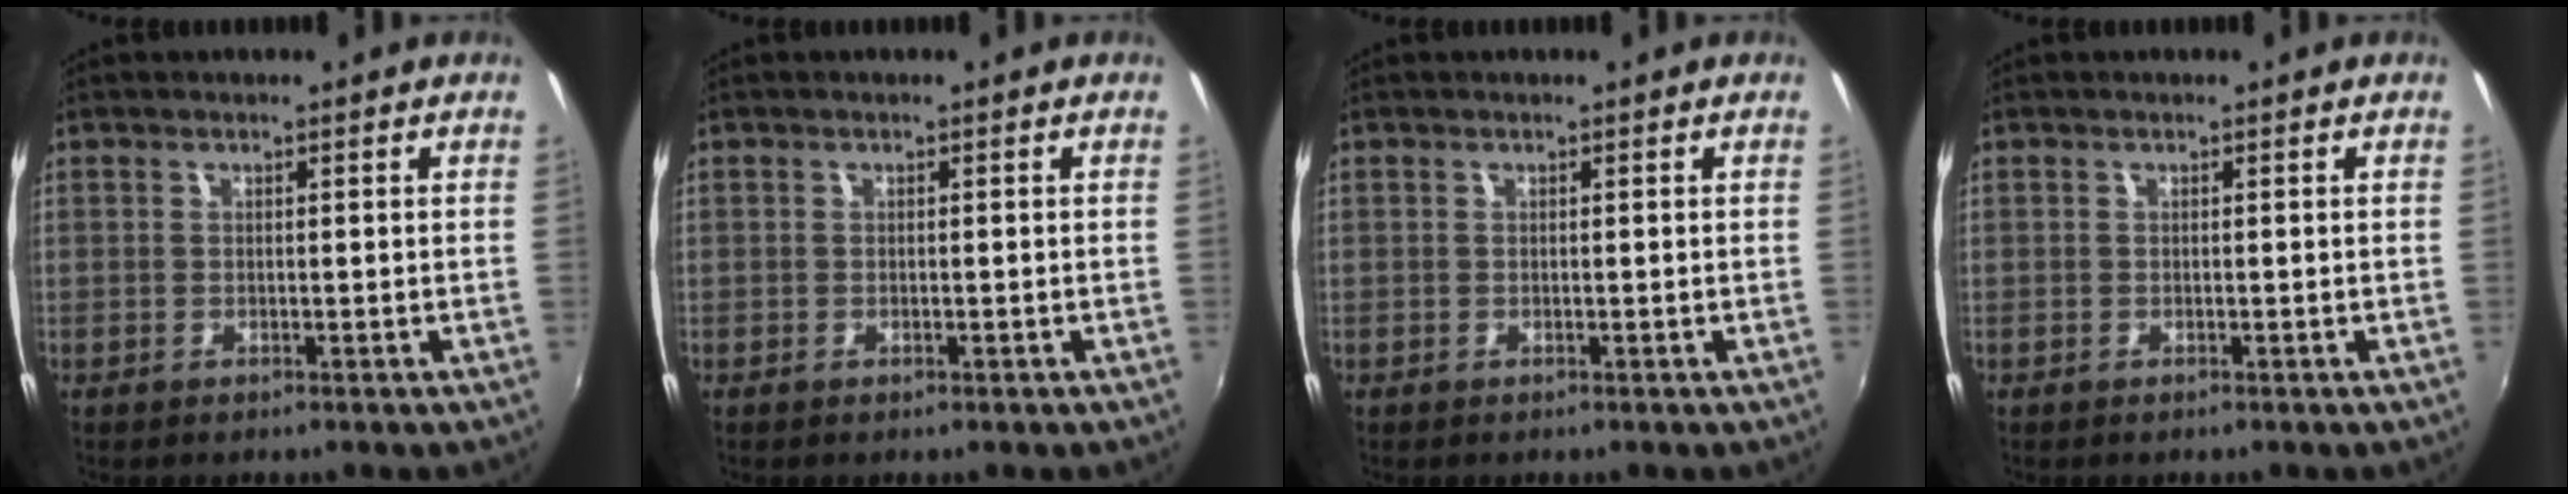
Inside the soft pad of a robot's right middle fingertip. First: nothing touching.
{"total": 0.0}
{"total": 0.0}
{"total": 0.0}